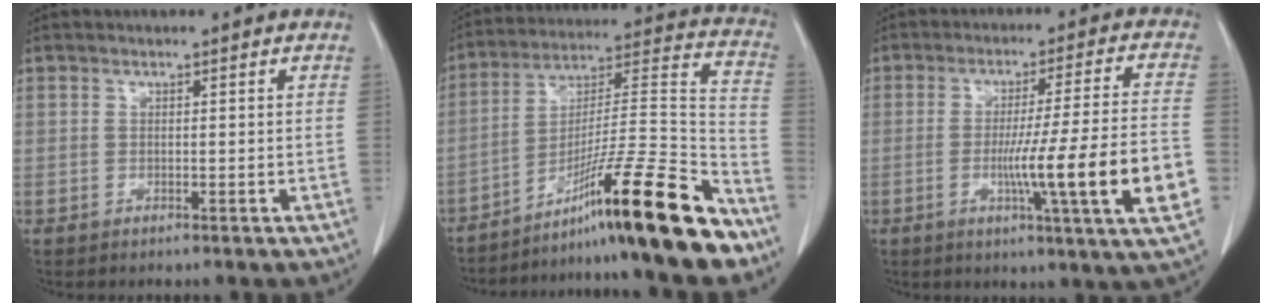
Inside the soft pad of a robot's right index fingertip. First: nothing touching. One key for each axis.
{"total": 22.2, "fx": -15.7, "fy": -0.4, "fz": 15.7, "tx": -0.217, "ty": 0.009, "tz": -0.261}
{"total": 15.8, "fx": -4.0, "fy": -1.3, "fz": 15.2, "tx": -0.218, "ty": -0.014, "tz": -0.064}